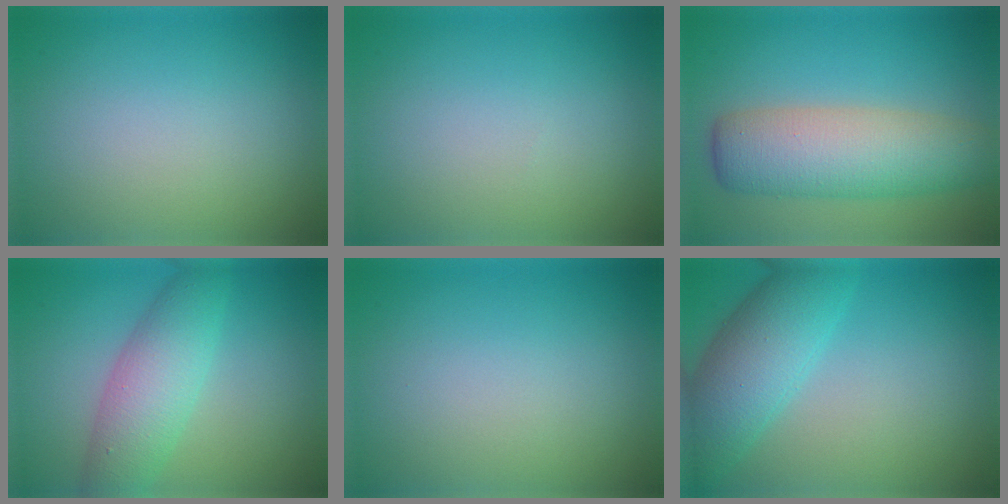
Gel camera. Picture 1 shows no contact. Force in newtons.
{"total": 0.0}
{"total": 7.6, "press": 7.6, "slide": 0.3}
{"total": 5.4, "press": 5.4, "slide": 0.1}
{"total": 0.0}
{"total": 6.7, "press": 6.7, "slide": 0.3}